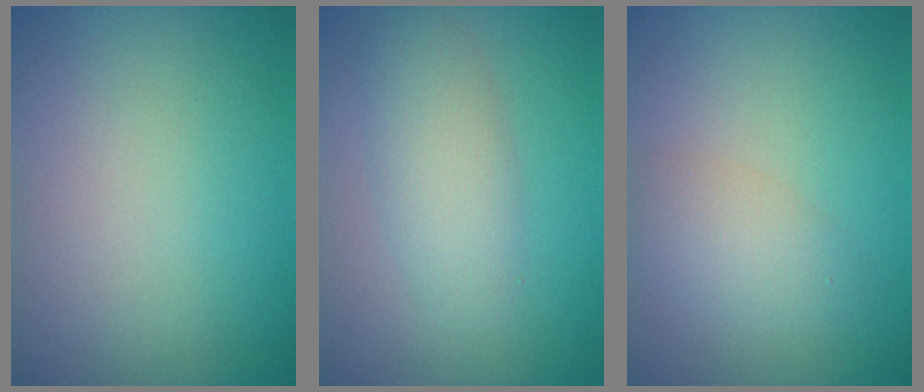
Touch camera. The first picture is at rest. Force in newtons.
{"total": 3.6, "press": 3.6, "slide": 0.1}
{"total": 3.0, "press": 3.0, "slide": 0.2}